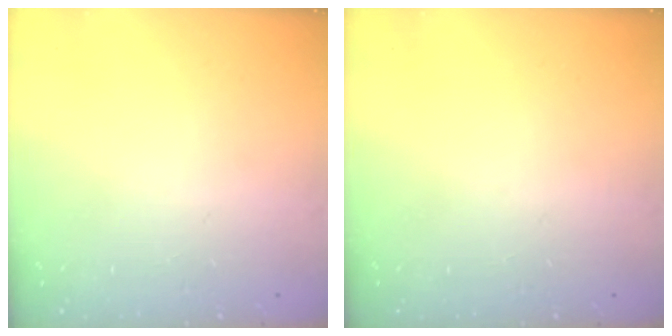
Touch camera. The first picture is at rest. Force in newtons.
{"total": 0.0}